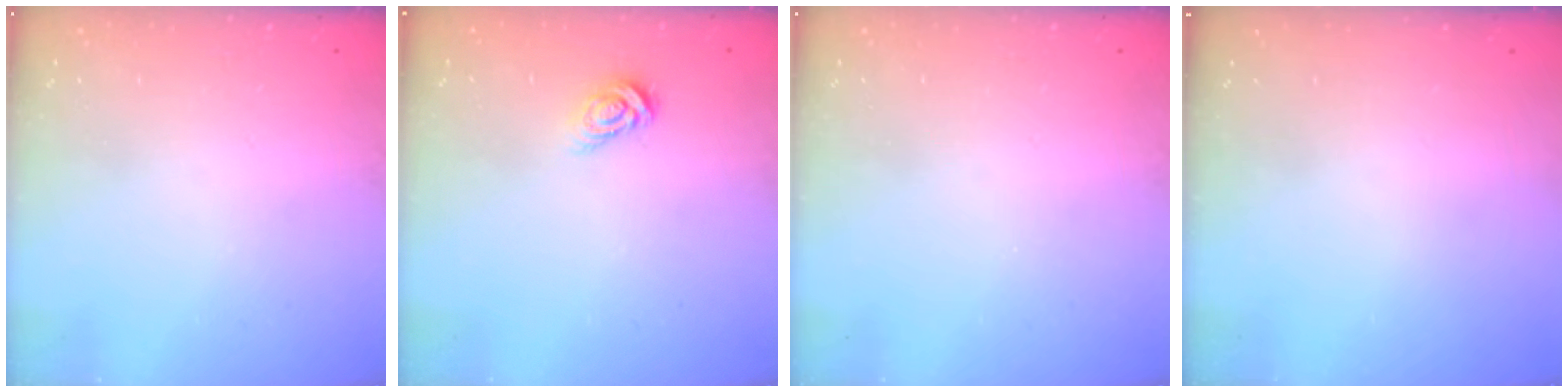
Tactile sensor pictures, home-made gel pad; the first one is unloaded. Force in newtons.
{"total": 5.9, "press": 5.9, "slide": 0.4}
{"total": 0.0}
{"total": 0.0}